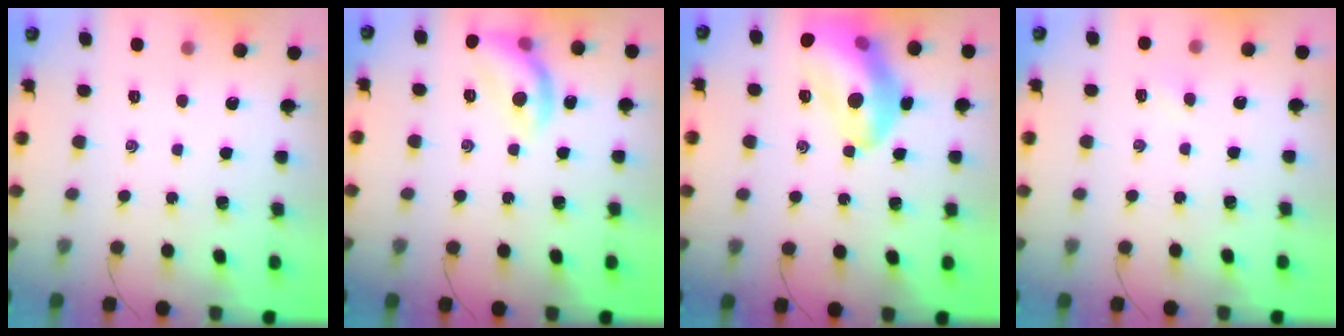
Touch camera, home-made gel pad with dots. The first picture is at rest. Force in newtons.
{"total": 10.9, "press": 10.9, "slide": 0.4}
{"total": 16.4, "press": 16.3, "slide": 2.4}
{"total": 2.4, "press": 2.2, "slide": 0.8}